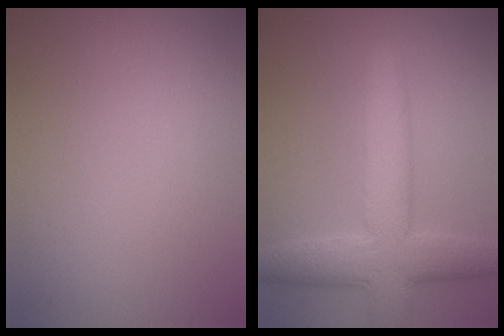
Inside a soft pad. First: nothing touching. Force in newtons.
{"total": 7.0, "press": 7.0, "slide": 0.3}